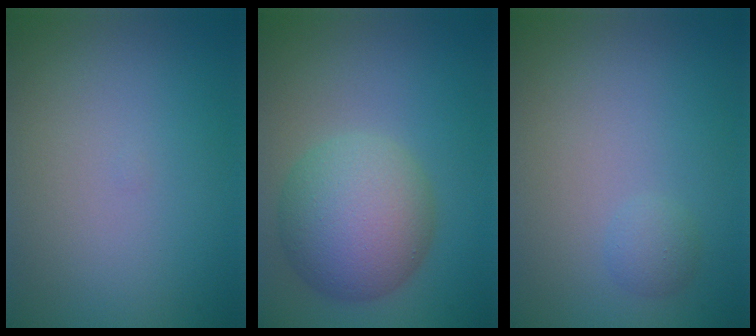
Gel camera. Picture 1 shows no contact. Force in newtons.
{"total": 7.6, "press": 7.6, "slide": 0.1}
{"total": 1.1, "press": 1.1, "slide": 0.1}